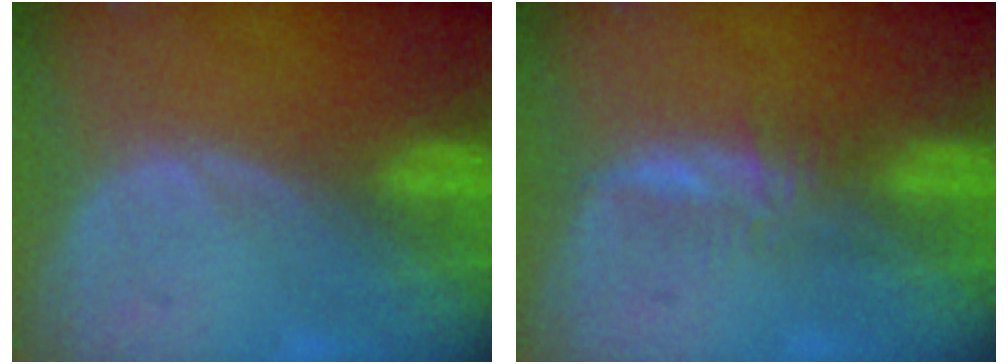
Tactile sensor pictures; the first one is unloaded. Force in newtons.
{"total": 2.8, "press": 2.7, "slide": 0.5}